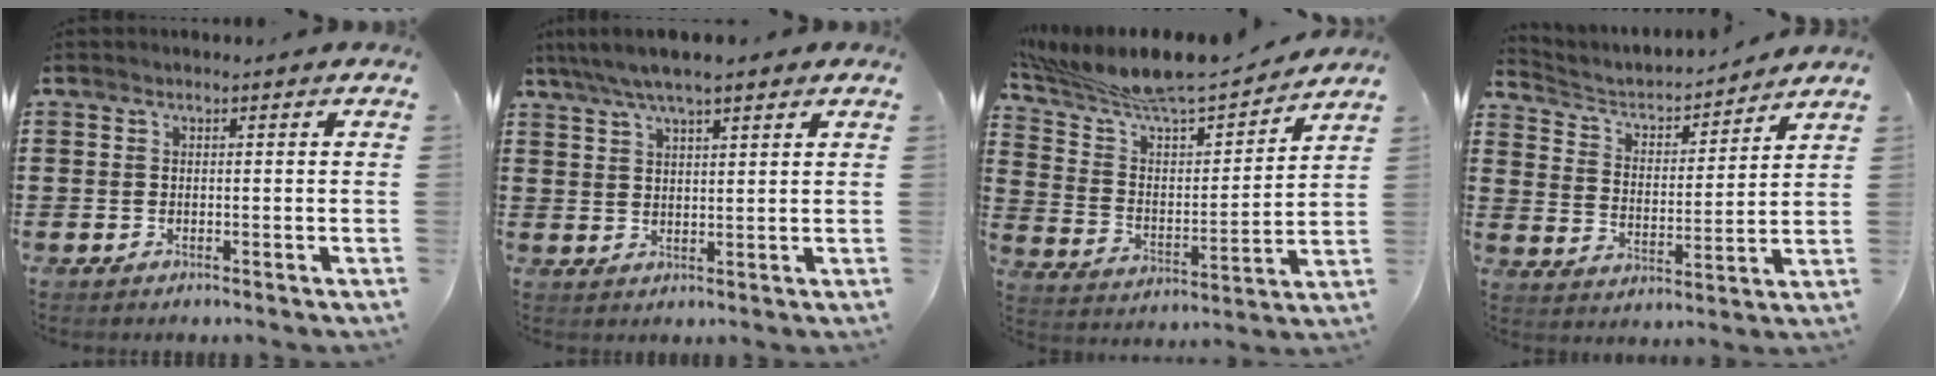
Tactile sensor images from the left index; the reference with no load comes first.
{"total": 4.9, "force": [3.8, 0.9, 3.1], "torque": [-0.067, -0.003, 0.067]}
{"total": 8.3, "force": [7.9, 0.5, 2.4], "torque": [-0.084, -0.069, 0.130]}
{"total": 3.5, "force": [3.2, 1.2, 0.8], "torque": [-0.038, -0.027, 0.046]}